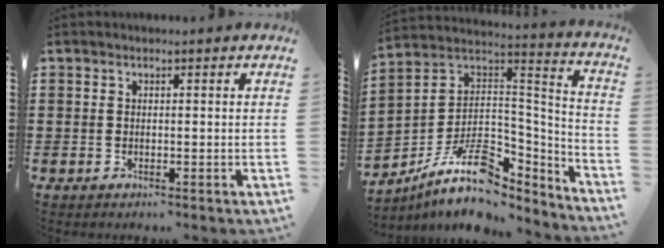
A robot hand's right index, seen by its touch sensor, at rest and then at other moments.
{"total": 12.6, "force": [-6.5, 6.5, 8.5], "torque": [-0.163, 0.008, -0.116]}